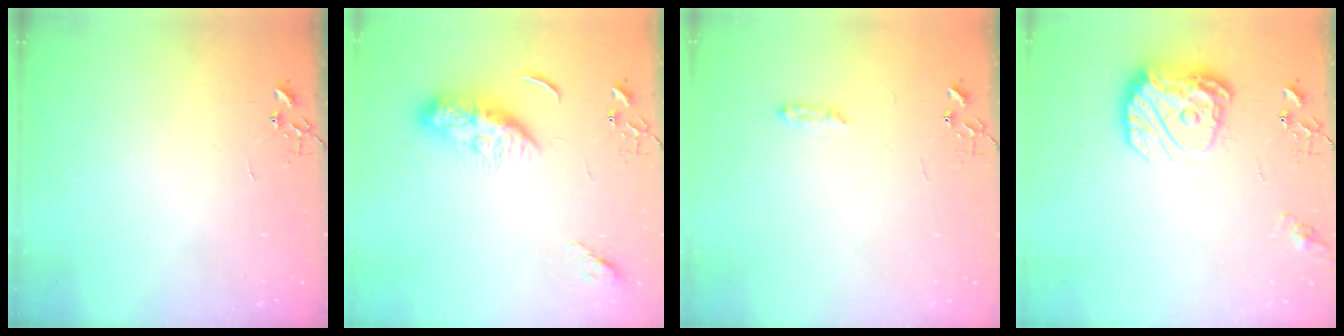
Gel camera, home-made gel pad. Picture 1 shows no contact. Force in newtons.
{"total": 10.3, "press": 10.2, "slide": 0.9}
{"total": 3.2, "press": 3.2, "slide": 0.4}
{"total": 17.1, "press": 17.0, "slide": 1.5}